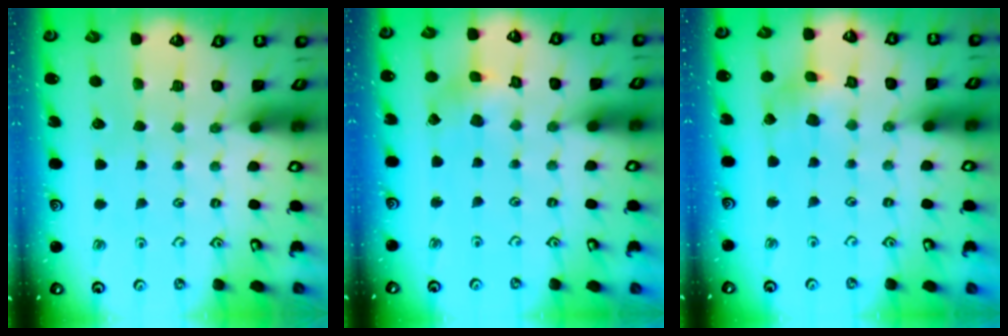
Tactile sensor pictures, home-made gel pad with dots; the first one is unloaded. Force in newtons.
{"total": 2.6, "press": 2.6, "slide": 0.3}
{"total": 3.0, "press": 2.9, "slide": 0.5}